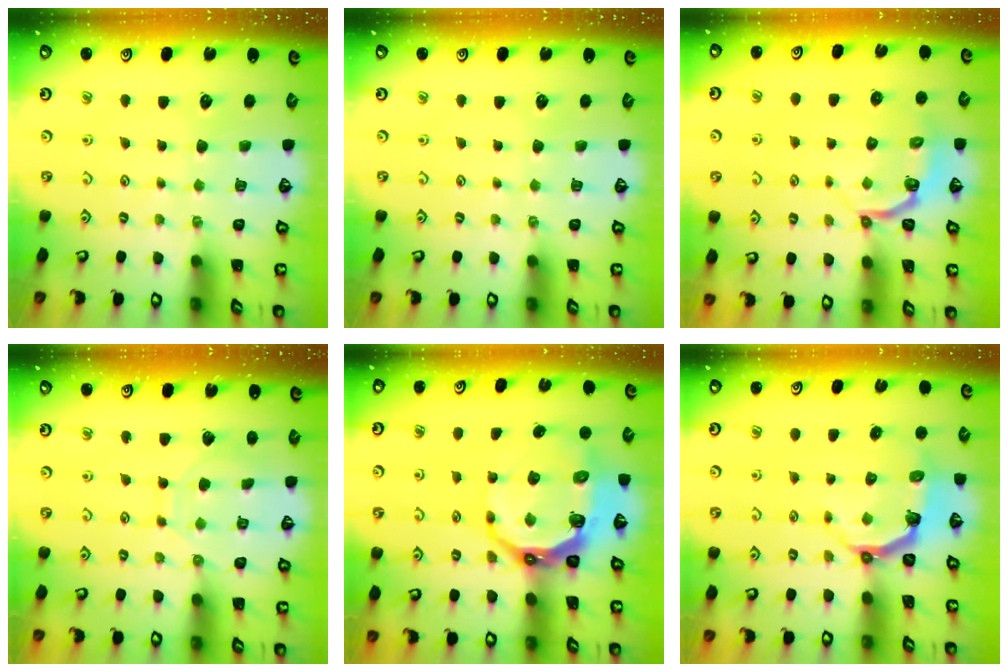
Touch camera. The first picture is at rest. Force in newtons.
{"total": 0.0}
{"total": 3.5, "press": 2.6, "slide": 2.3}
{"total": 7.5, "press": 7.4, "slide": 0.6}
{"total": 12.7, "press": 11.7, "slide": 5.0}
{"total": 4.2, "press": 2.7, "slide": 3.2}